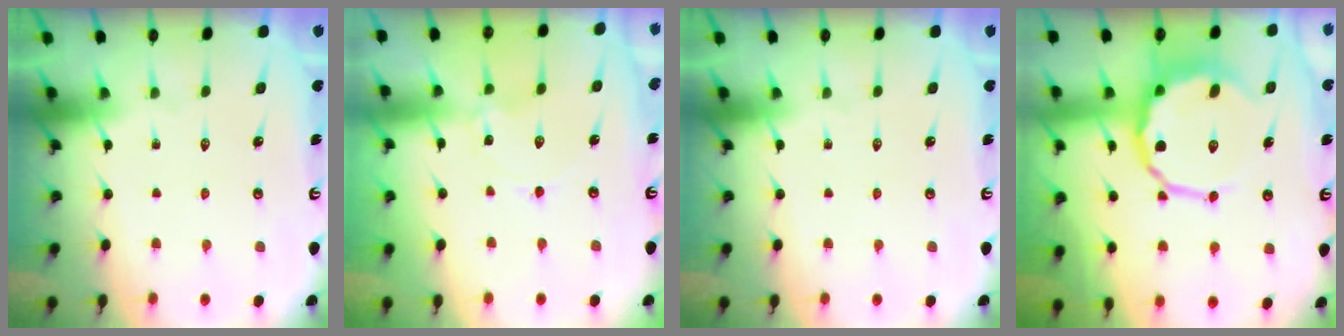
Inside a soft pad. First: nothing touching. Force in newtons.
{"total": 1.0, "press": 1.0, "slide": 0.1}
{"total": 0.0}
{"total": 10.7, "press": 10.1, "slide": 3.5}